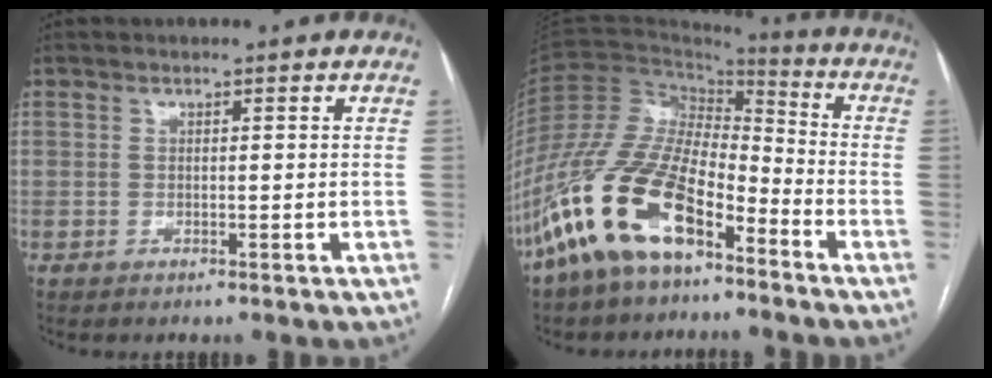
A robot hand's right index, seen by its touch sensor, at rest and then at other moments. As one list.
[{"total": 17.0, "force": [-10.2, 6.7, 11.9], "torque": [-0.254, 0.012, -0.195]}]